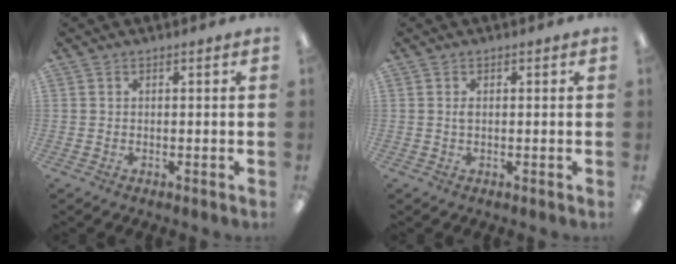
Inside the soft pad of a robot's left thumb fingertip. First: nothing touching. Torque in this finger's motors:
{"motor_torque": [0.32, 0.30, 0.38, -0.11, 0.07]}